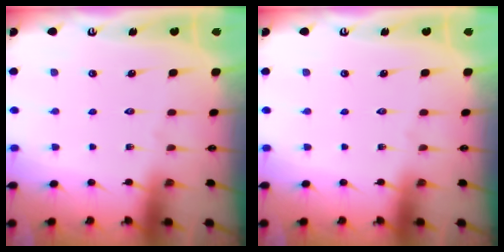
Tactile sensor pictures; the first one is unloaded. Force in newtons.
{"total": 0.0}